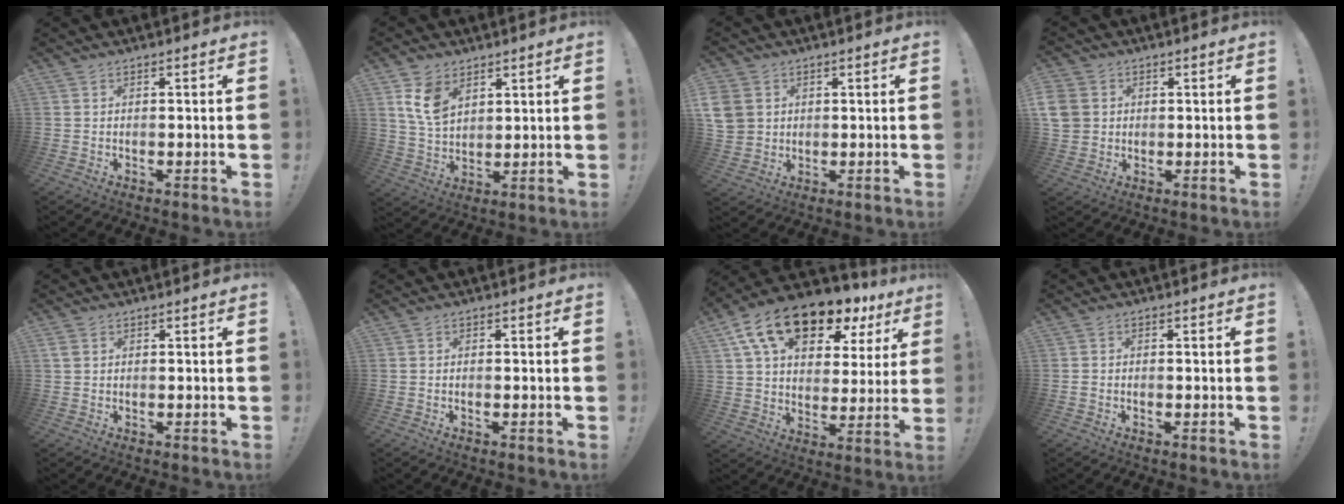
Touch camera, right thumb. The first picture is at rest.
{"total": 9.8, "force": [5.0, 6.4, 5.5], "torque": [-0.090, -0.017, 0.098]}
{"total": 6.8, "force": [1.6, 6.0, 2.9], "torque": [-0.074, 0.000, 0.035]}
{"total": 6.4, "force": [0.9, 5.7, 2.7], "torque": [-0.069, 0.003, 0.020]}
{"total": 1.9, "force": [0.7, 1.4, 1.1], "torque": [-0.017, 0.003, 0.014]}
{"total": 0.5, "force": [-0.5, 0.0, 0.1], "torque": [-0.013, 0.003, -0.006]}
{"total": 18.4, "force": [12.0, 8.8, 10.9], "torque": [-0.177, -0.072, 0.209]}
{"total": 1.1, "force": [-0.7, 0.7, 0.5], "torque": [-0.020, 0.007, -0.008]}